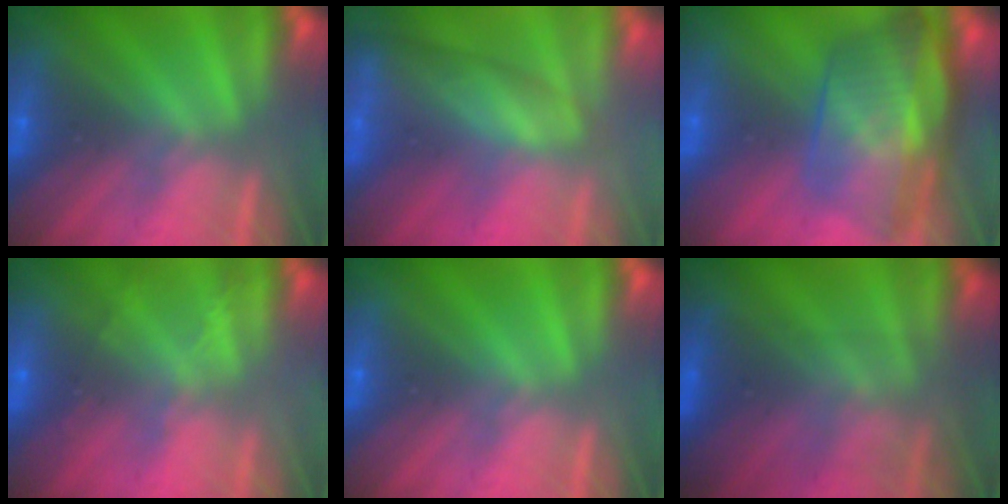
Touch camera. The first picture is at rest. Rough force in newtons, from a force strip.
{"total": 3.7}
{"total": 7.6}
{"total": 2.2}
{"total": 0.0}
{"total": 4.4}